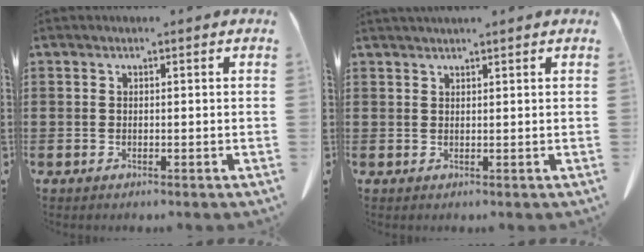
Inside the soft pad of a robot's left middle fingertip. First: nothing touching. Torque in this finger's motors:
{"motor_torque": [0.65, -0.61, 0.35, 0.08]}